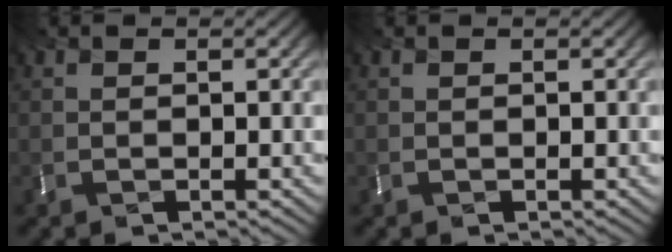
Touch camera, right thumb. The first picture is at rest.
{"total": 0.0}